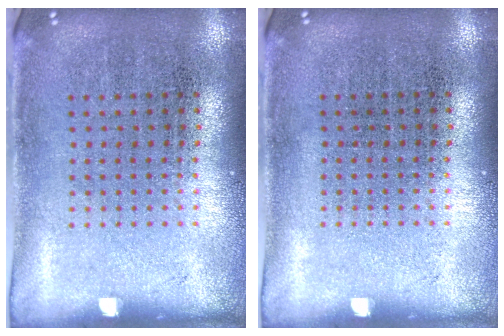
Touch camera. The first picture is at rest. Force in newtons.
{"total": 0.0}